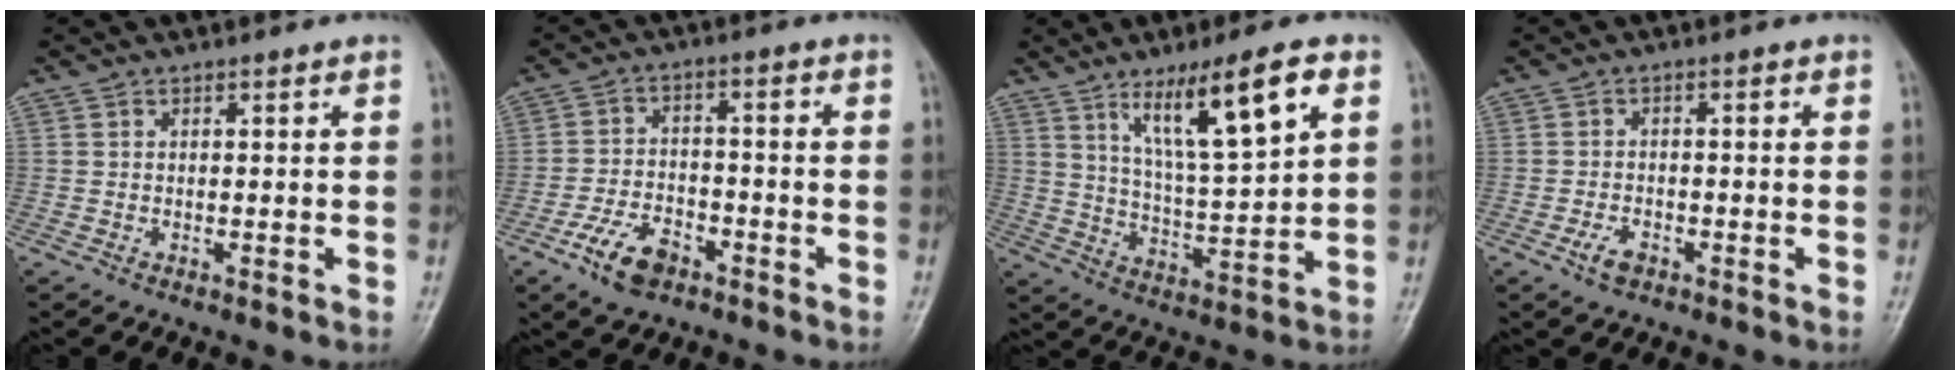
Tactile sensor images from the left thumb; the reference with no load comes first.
{"total": 8.1, "force": [-4.7, 4.6, 4.8], "torque": [-0.081, 0.024, -0.087]}
{"total": 14.1, "force": [7.0, 3.0, 11.9], "torque": [-0.193, -0.030, 0.127]}
{"total": 3.4, "force": [-1.9, 1.9, 2.1], "torque": [-0.038, 0.011, -0.034]}